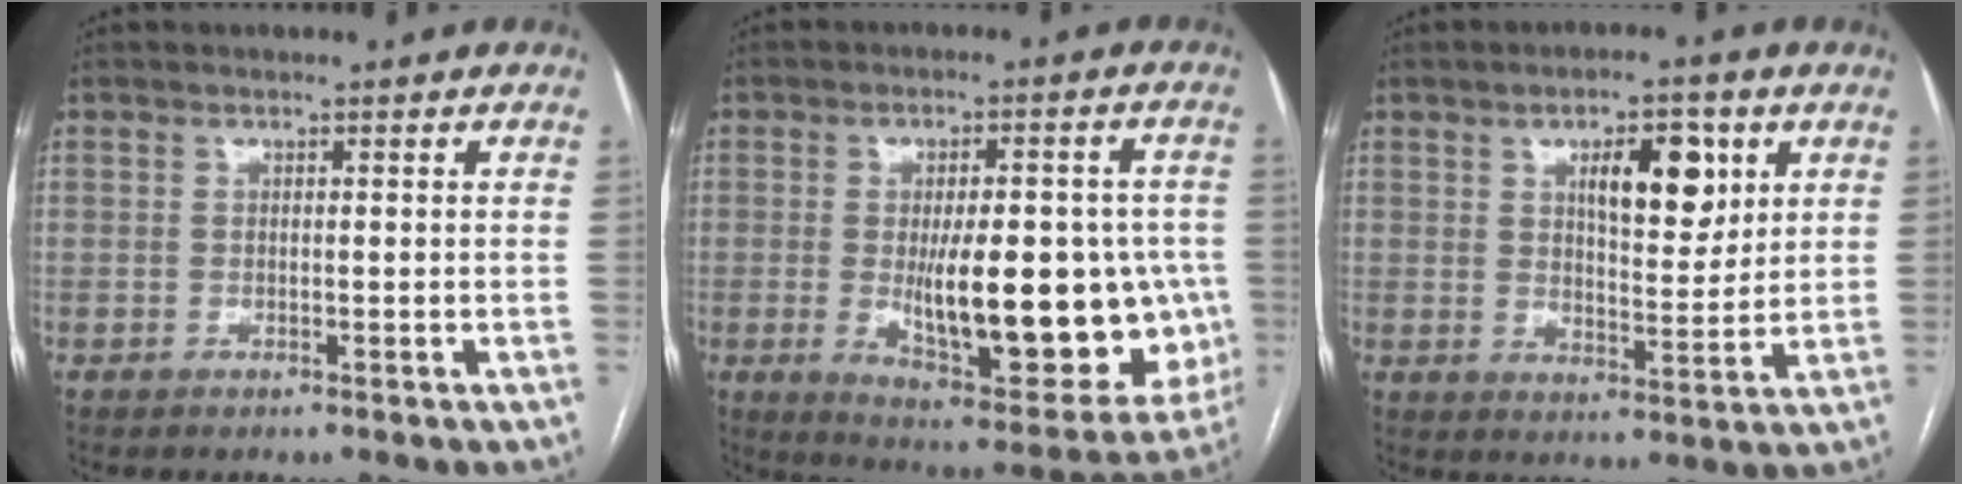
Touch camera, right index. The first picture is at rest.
{"total": 21.7, "force": [-2.5, 7.5, 20.2], "torque": [-0.241, 0.000, -0.007]}
{"total": 9.1, "force": [3.7, 3.4, 7.6], "torque": [-0.115, 0.003, 0.060]}